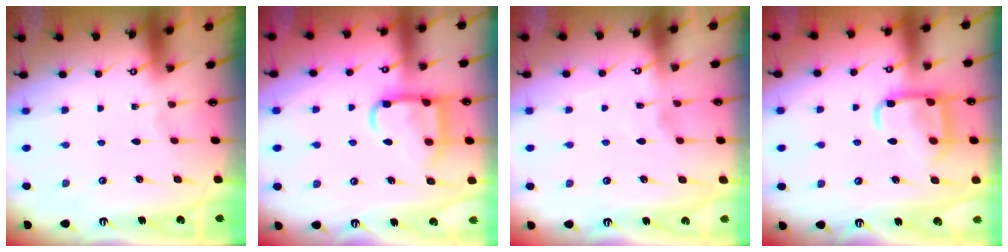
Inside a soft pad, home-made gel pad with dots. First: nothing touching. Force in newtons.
{"total": 13.4, "press": 13.3, "slide": 1.5}
{"total": 2.3, "press": 2.3, "slide": 0.3}
{"total": 12.3, "press": 12.2, "slide": 1.3}